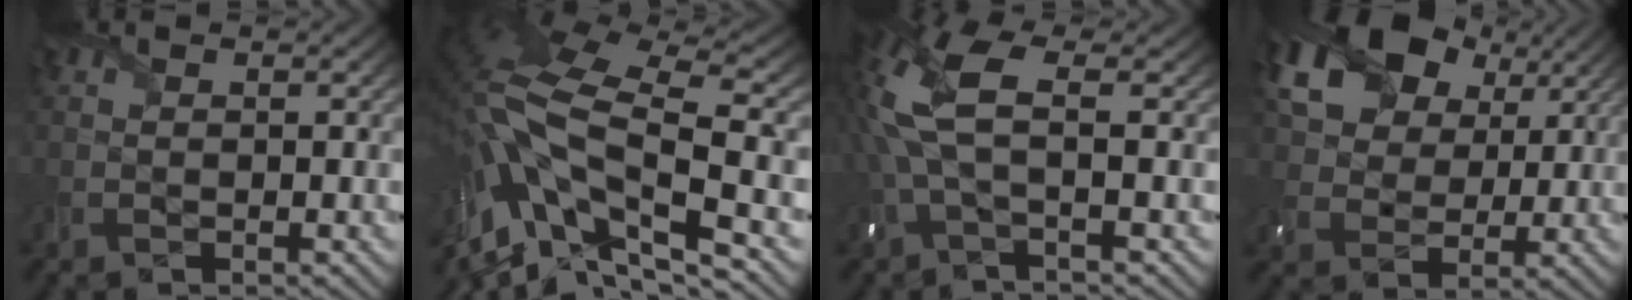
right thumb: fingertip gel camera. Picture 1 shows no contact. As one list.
[{"total": 18.1, "force": [-4.4, 7.4, 15.9], "torque": [-0.333, -0.006, -0.080]}, {"total": 8.6, "force": [1.1, 2.7, 8.1], "torque": [-0.204, 0.009, 0.011]}, {"total": 15.0, "force": [7.5, 9.9, 8.3], "torque": [-0.183, 0.025, 0.133]}]